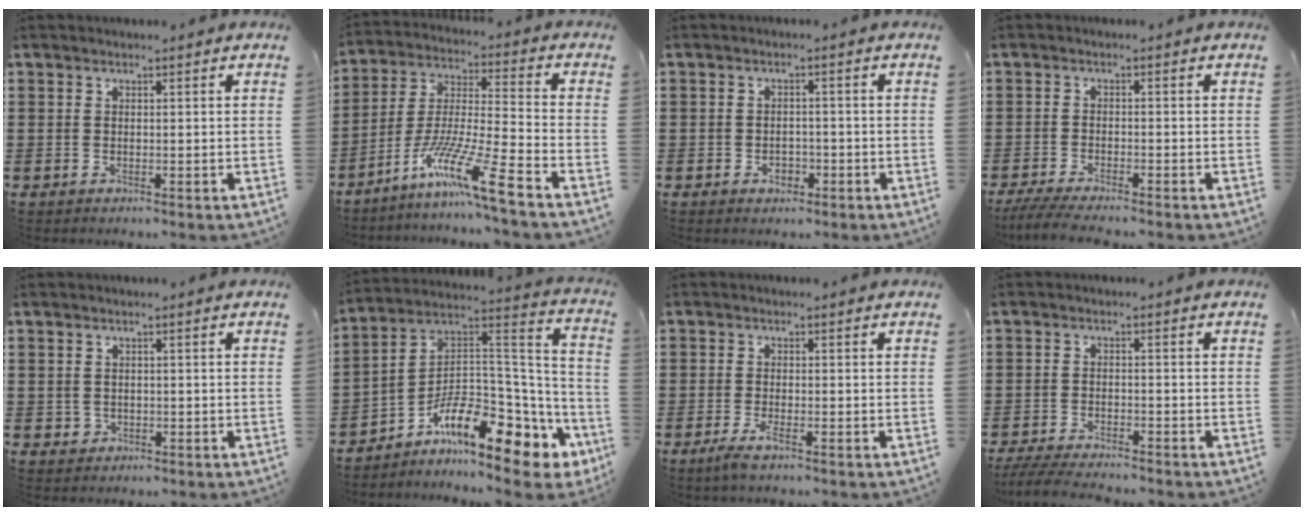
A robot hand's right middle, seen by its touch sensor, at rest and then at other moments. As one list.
[{"total": 11.5, "force": [-8.4, -0.2, 7.9], "torque": [-0.170, -0.012, -0.172]}, {"total": 2.0, "force": [-1.1, 1.2, 1.1], "torque": [-0.024, 0.001, -0.024]}, {"total": 3.3, "force": [-3.0, 0.0, 1.5], "torque": [-0.039, -0.012, -0.062]}, {"total": 0.9, "force": [-0.2, 0.9, 0.3], "torque": [-0.008, 0.006, -0.005]}, {"total": 10.7, "force": [-6.7, 4.2, 7.3], "torque": [-0.133, -0.004, -0.130]}, {"total": 2.5, "force": [-1.3, 0.2, 2.1], "torque": [-0.050, -0.011, -0.026]}, {"total": 4.0, "force": [-3.8, 0.1, 1.2], "torque": [-0.034, -0.010, -0.080]}]